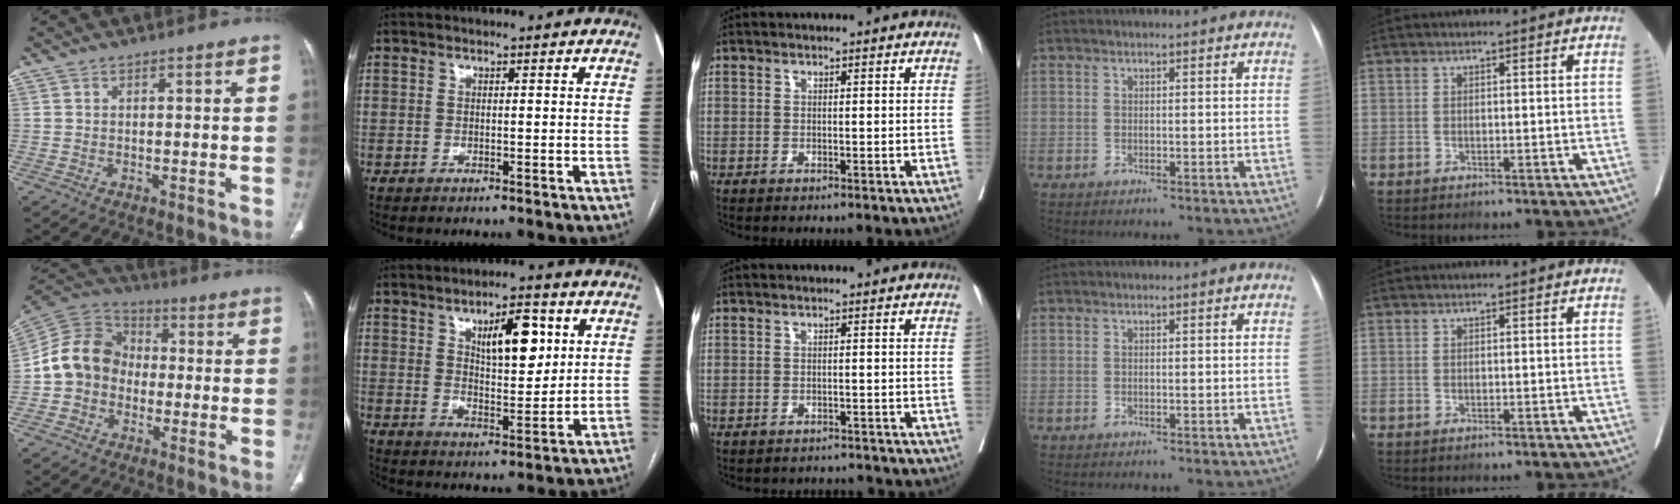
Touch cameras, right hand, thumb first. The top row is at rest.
{"thumb": {"total": 12.1, "force": [-1.6, 10.4, 6.1], "torque": [-0.101, 0.036, -0.043]}, "index": {"total": 9.3, "force": [3.6, 3.4, 7.9], "torque": [-0.123, 0.003, 0.062]}, "middle": {"total": 4.9, "force": [-4.8, 1.2, 0.0], "torque": [0.002, 0.000, -0.056]}}